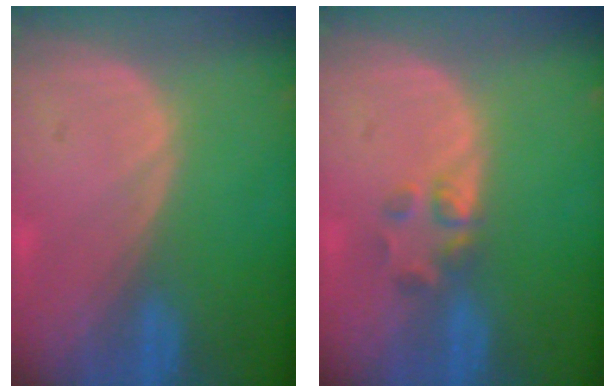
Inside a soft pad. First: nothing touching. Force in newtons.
{"total": 2.6, "press": 2.4, "slide": 0.9}